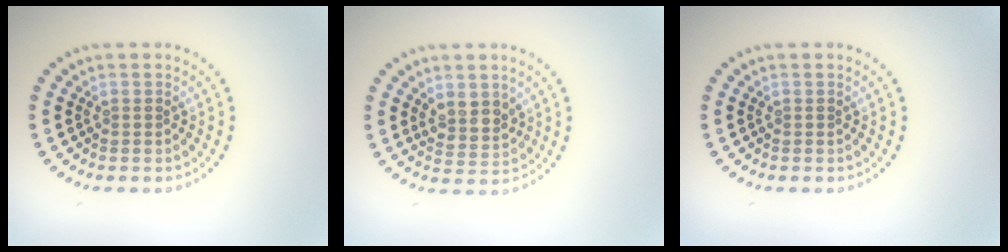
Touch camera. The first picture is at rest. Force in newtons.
{"total": 2.4, "press": 2.1, "slide": 1.2}
{"total": 0.0}